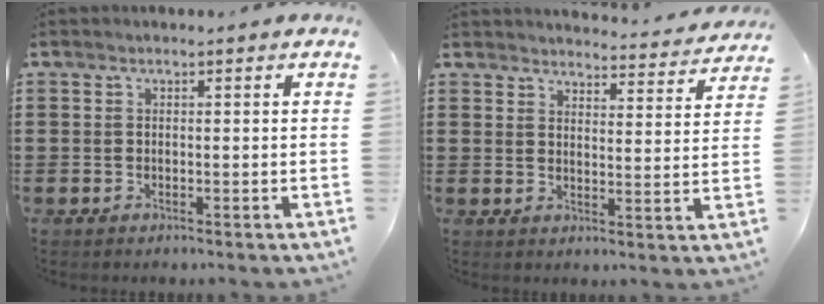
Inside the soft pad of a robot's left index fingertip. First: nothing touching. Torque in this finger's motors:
{"motor_torque": [2.14, 0.00, 0.08, 0.01]}